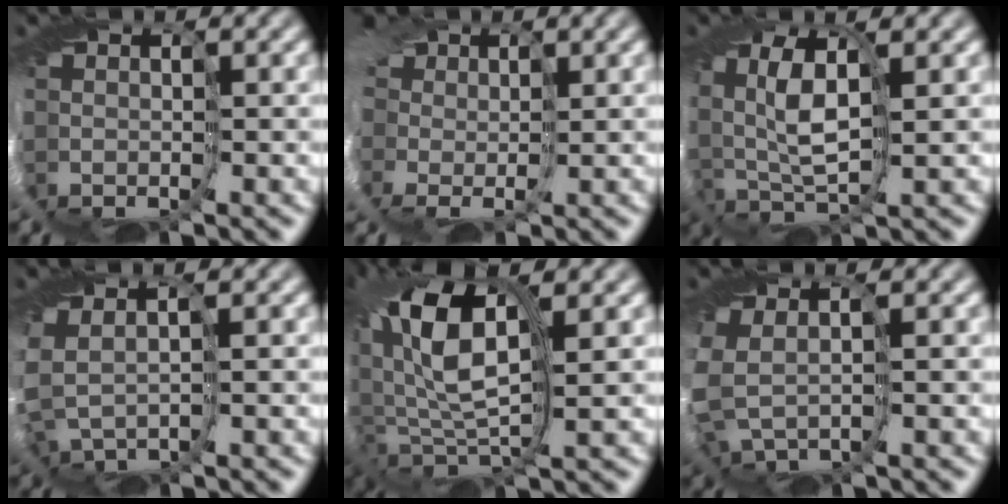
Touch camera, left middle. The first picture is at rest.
{"total": 8.4, "force": [1.5, 6.4, 5.2], "torque": [-0.105, 0.006, 0.000]}
{"total": 5.7, "force": [1.2, 2.9, 4.8], "torque": [-0.117, 0.003, 0.010]}
{"total": 3.9, "force": [-0.1, 2.5, 3.0], "torque": [-0.082, -0.009, 0.006]}
{"total": 10.4, "force": [2.5, 4.9, 8.8], "torque": [-0.197, 0.006, 0.036]}
{"total": 4.8, "force": [-0.5, 3.0, 3.7], "torque": [-0.118, -0.022, -0.005]}